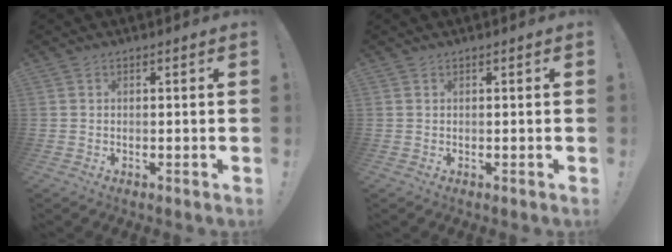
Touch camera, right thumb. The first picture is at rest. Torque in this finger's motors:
{"motor_torque": [-0.17, -0.05, -0.16, 0.06, -0.13]}